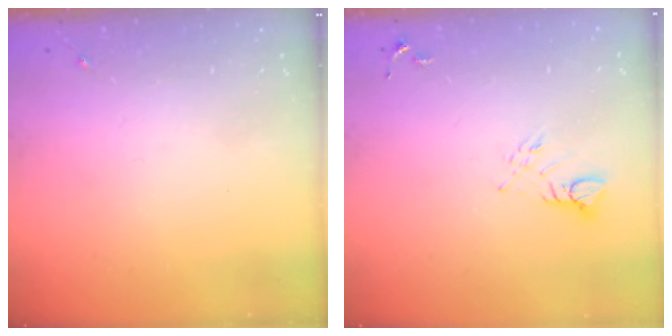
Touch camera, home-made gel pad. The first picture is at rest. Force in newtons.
{"total": 4.6, "press": 4.6, "slide": 0.2}